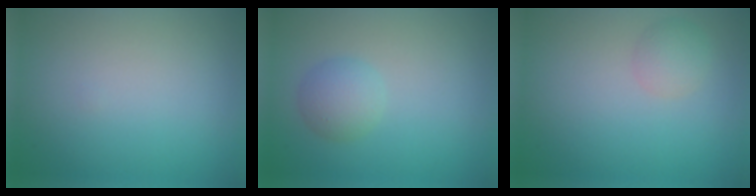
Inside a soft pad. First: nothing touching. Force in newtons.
{"total": 2.2, "press": 2.2, "slide": 0.1}
{"total": 1.7, "press": 1.7, "slide": 0.1}